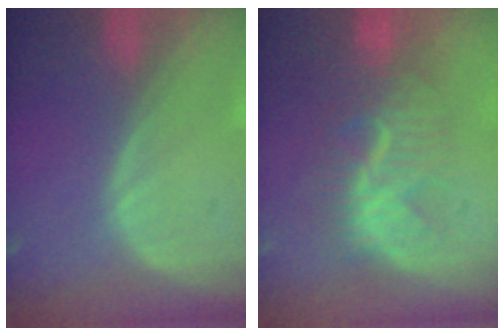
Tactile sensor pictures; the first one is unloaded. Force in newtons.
{"total": 8.2, "press": 7.9, "slide": 2.3}